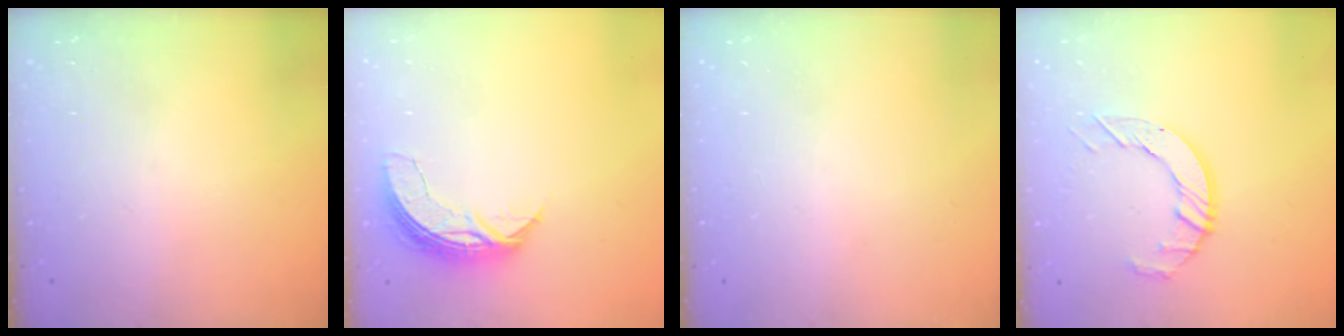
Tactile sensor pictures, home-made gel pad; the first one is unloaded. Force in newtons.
{"total": 7.2, "press": 7.2, "slide": 0.5}
{"total": 0.0}
{"total": 7.4, "press": 7.4, "slide": 0.5}